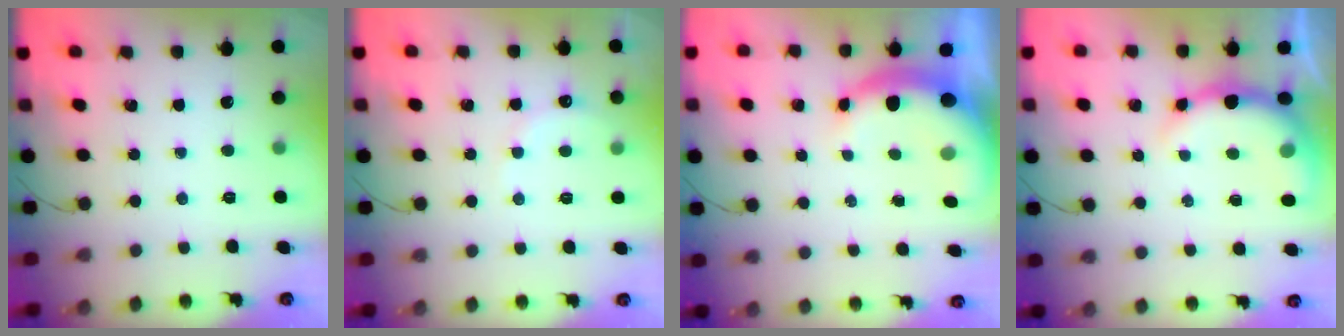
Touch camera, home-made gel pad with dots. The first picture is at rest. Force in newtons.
{"total": 6.4, "press": 6.2, "slide": 1.3}
{"total": 8.6, "press": 8.5, "slide": 1.2}
{"total": 8.9, "press": 8.7, "slide": 1.8}